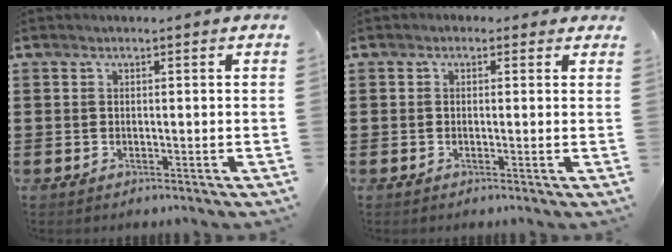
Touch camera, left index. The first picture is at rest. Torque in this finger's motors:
{"motor_torque": [2.14, 0.00, 0.40, -0.03]}